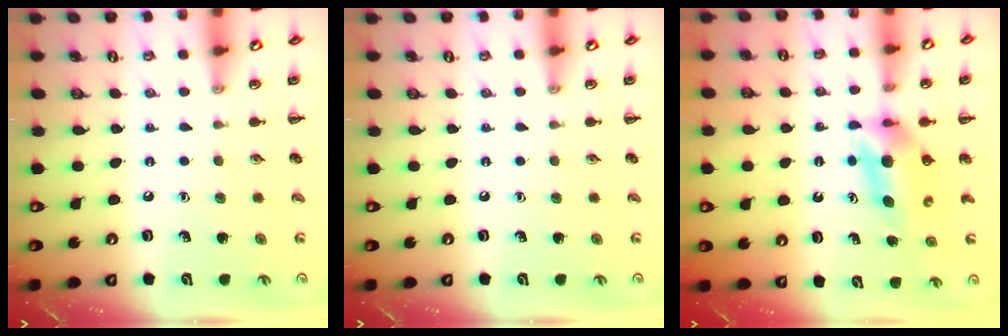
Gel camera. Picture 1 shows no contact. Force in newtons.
{"total": 0.0}
{"total": 5.8, "press": 5.8, "slide": 0.7}